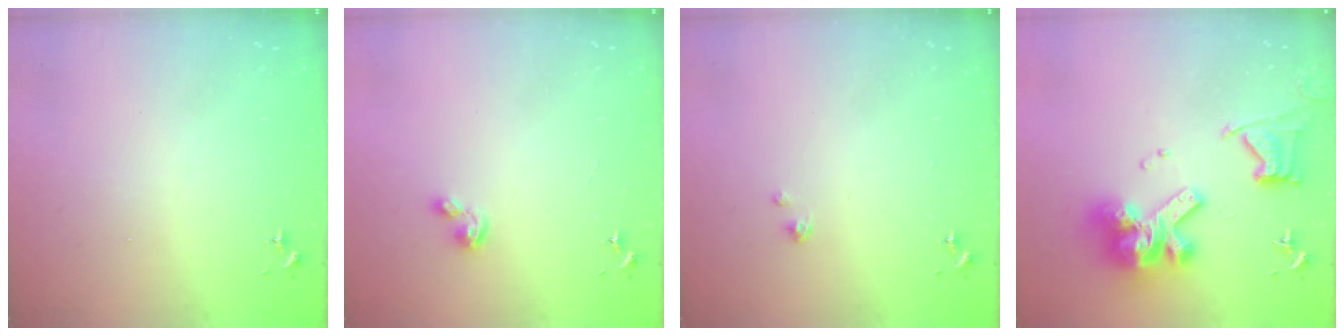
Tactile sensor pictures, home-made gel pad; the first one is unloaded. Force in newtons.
{"total": 3.7, "press": 3.7, "slide": 0.3}
{"total": 1.6, "press": 1.6, "slide": 0.2}
{"total": 19.7, "press": 19.5, "slide": 2.3}